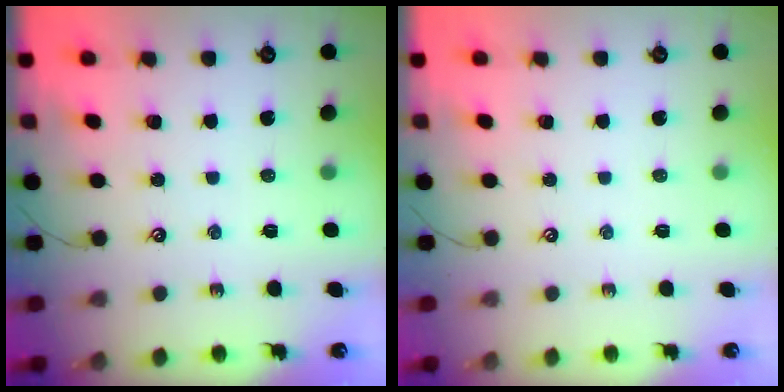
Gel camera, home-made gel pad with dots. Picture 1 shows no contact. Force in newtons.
{"total": 0.0}